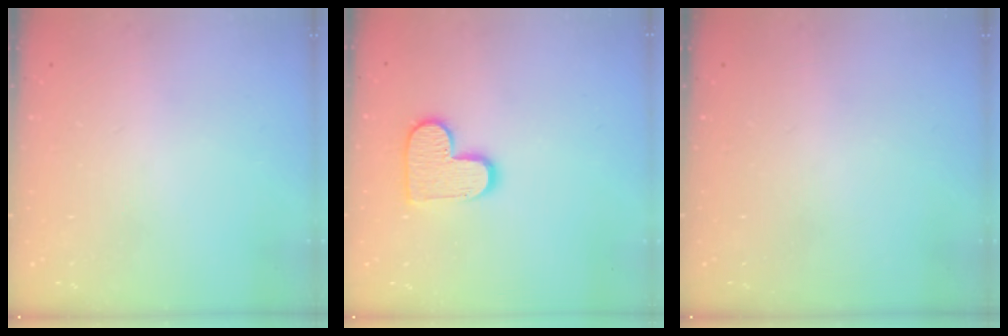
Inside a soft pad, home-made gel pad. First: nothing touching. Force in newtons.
{"total": 12.0, "press": 12.0, "slide": 0.7}
{"total": 0.0}